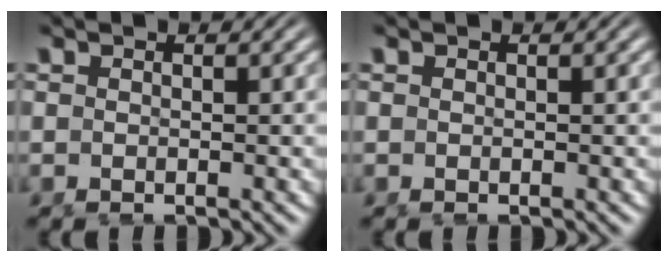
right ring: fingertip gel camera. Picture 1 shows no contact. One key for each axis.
{"total": 0.0}